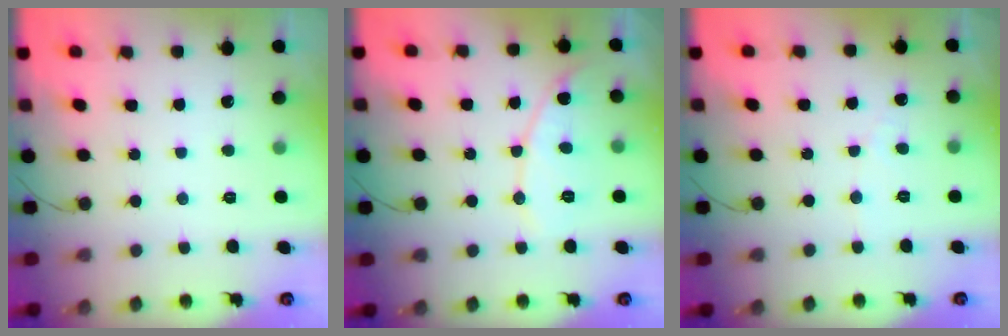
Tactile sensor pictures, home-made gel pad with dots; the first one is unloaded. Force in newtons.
{"total": 8.3, "press": 8.3, "slide": 0.3}
{"total": 2.4, "press": 2.4, "slide": 0.2}